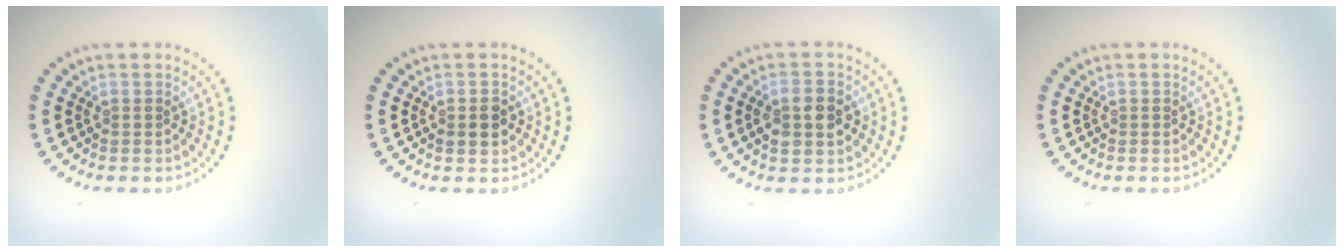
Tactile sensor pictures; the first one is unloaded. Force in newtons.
{"total": 2.0, "press": 2.0, "slide": 0.2}
{"total": 2.9, "press": 2.9, "slide": 0.2}
{"total": 0.0}